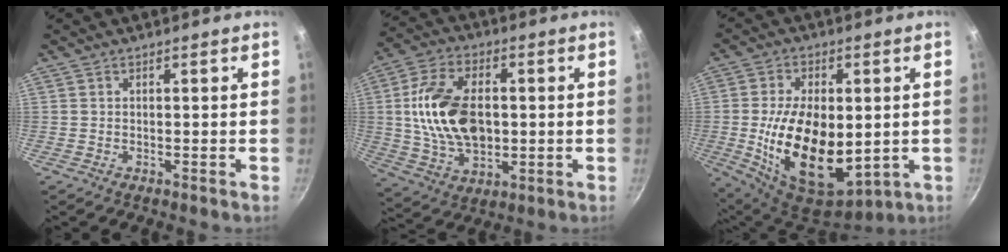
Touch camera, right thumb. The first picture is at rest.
{"total": 17.2, "force": [0.9, 10.9, 13.3], "torque": [-0.230, 0.008, 0.019]}
{"total": 20.7, "force": [-1.2, 12.1, 16.8], "torque": [-0.284, -0.018, -0.001]}